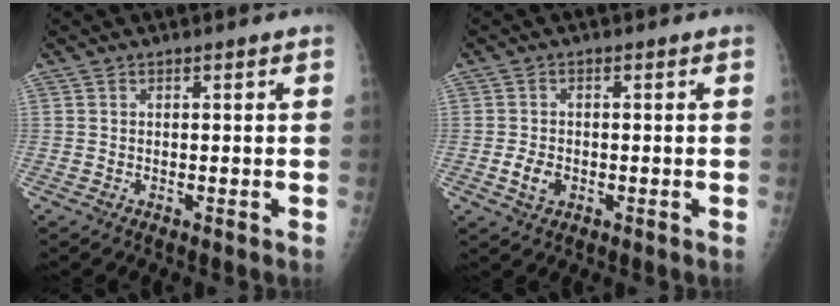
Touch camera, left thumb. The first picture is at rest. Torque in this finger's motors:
{"motor_torque": [-0.27, 0.26, 0.02, 0.03, 0.00]}